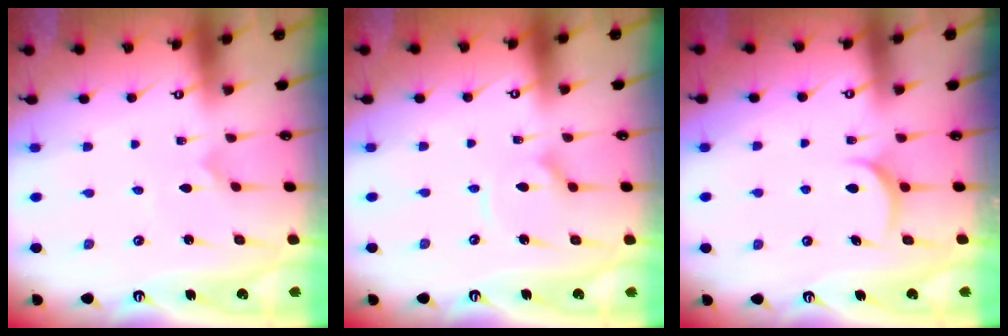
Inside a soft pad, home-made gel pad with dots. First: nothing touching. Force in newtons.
{"total": 5.7, "press": 5.7, "slide": 0.6}
{"total": 4.2, "press": 4.2, "slide": 0.2}